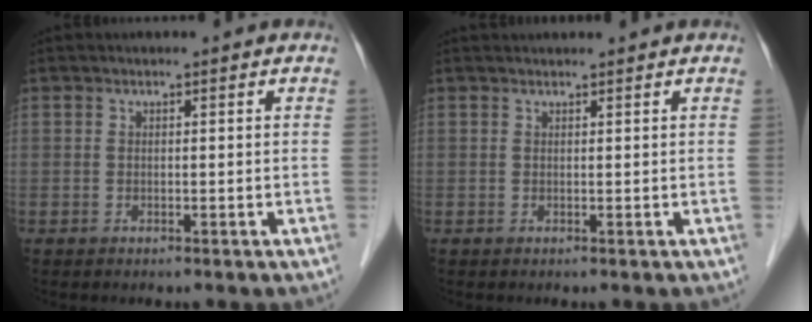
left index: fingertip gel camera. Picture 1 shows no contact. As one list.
[{"total": 2.3, "force": [2.2, 0.2, 0.6], "torque": [-0.006, 0.026, 0.033]}]